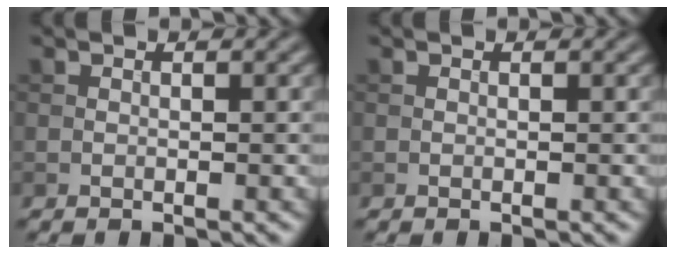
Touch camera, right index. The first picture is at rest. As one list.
[{"total": 0.0}]